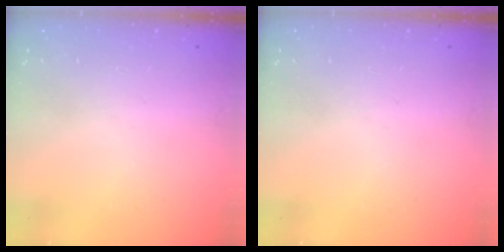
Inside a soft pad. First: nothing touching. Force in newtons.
{"total": 0.0}